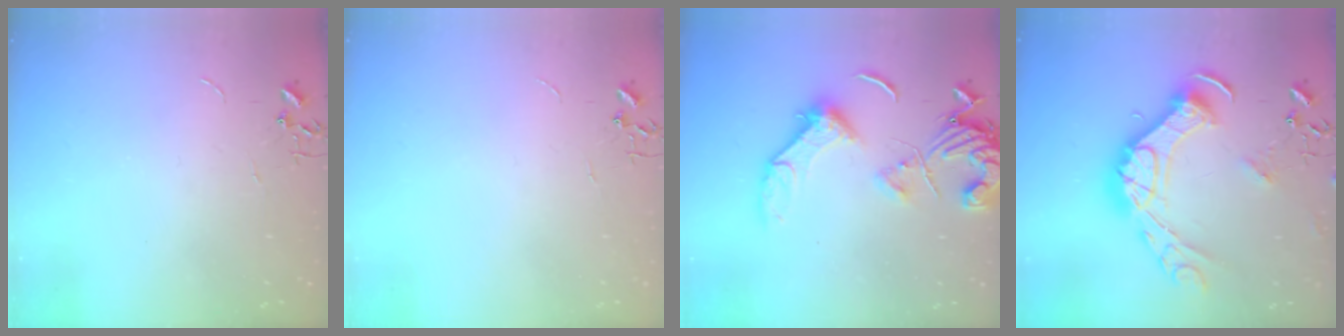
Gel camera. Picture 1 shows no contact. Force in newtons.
{"total": 0.0}
{"total": 14.7, "press": 14.6, "slide": 1.7}
{"total": 20.9, "press": 20.8, "slide": 1.7}